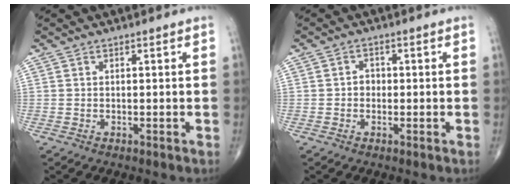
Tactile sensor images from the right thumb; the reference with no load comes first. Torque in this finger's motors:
{"motor_torque": [0.29, -0.03, 0.27, 0.02, -0.02]}